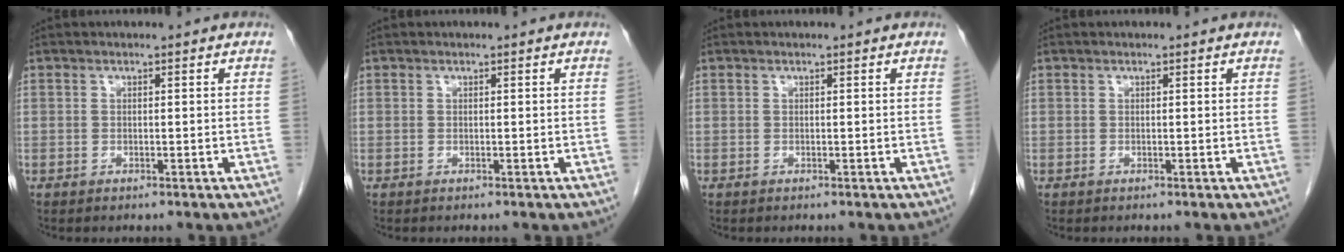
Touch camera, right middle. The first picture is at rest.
{"total": 0.0}
{"total": 0.0}
{"total": 0.0}